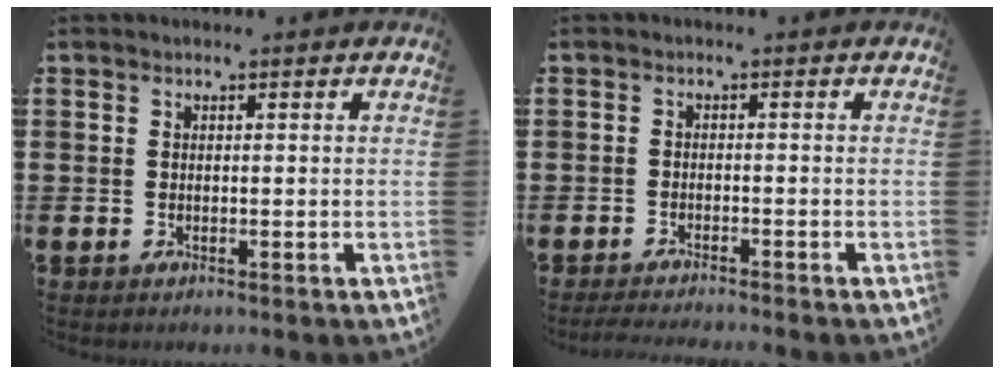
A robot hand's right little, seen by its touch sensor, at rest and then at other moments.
{"total": 1.5, "force": [-1.4, -0.1, 0.5], "torque": [-0.007, 0.002, -0.028]}